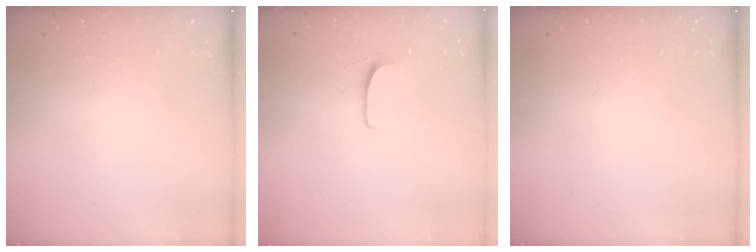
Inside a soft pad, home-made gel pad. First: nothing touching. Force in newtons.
{"total": 5.4, "press": 5.3, "slide": 0.5}
{"total": 0.0}